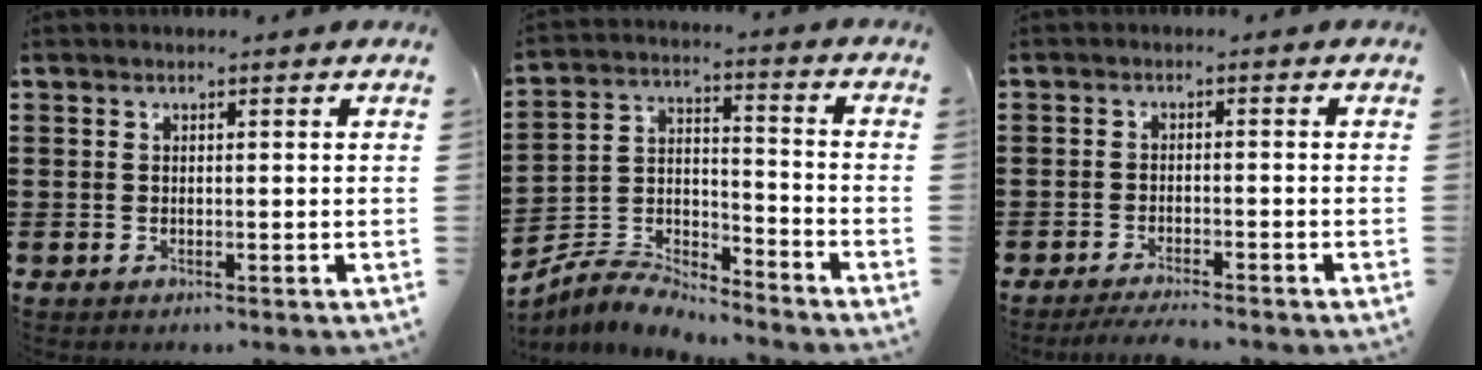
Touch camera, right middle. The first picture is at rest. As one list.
[{"total": 6.4, "force": [-6.2, 0.9, 0.8], "torque": [-0.031, 0.002, -0.129]}, {"total": 2.8, "force": [-2.6, -0.1, 1.0], "torque": [-0.017, -0.002, -0.050]}]